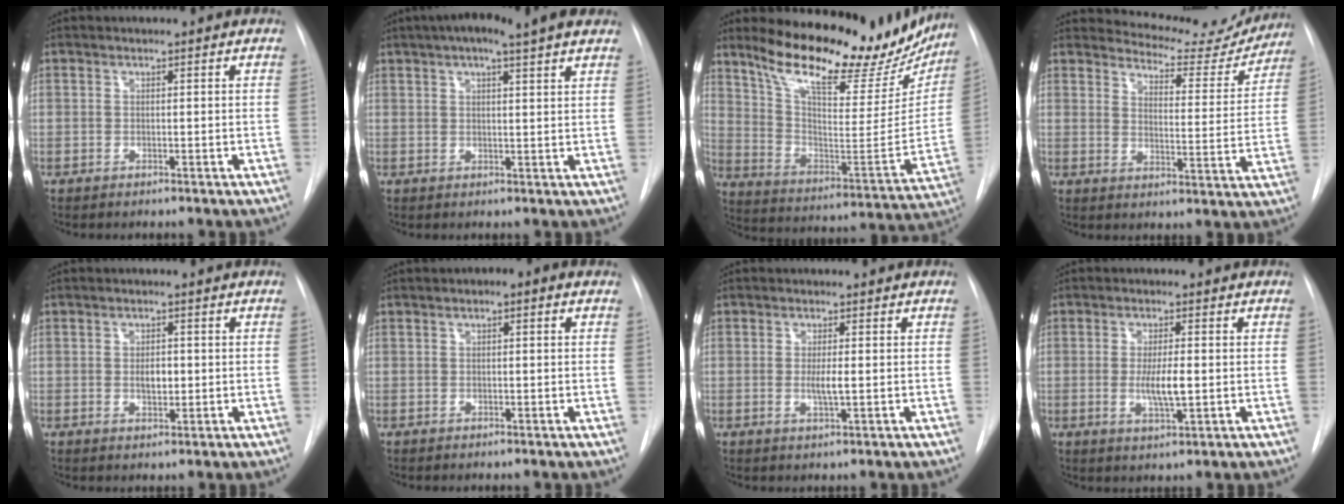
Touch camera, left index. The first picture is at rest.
{"total": 11.7, "force": [8.7, 1.9, 7.6], "torque": [-0.121, 0.040, 0.116]}
{"total": 26.1, "force": [21.2, 7.6, 13.1], "torque": [-0.196, -0.034, 0.298]}
{"total": 14.0, "force": [13.5, 3.4, 1.7], "torque": [-0.009, -0.042, 0.154]}
{"total": 2.6, "force": [0.0, 1.3, 2.2], "torque": [-0.038, -0.001, 0.001]}
{"total": 2.1, "force": [0.8, 0.8, 1.8], "torque": [-0.028, 0.011, 0.007]}
{"total": 2.4, "force": [-0.1, 0.2, 2.4], "torque": [-0.050, -0.006, -0.002]}
{"total": 4.8, "force": [-0.4, 0.9, 4.7], "torque": [-0.091, -0.010, -0.005]}